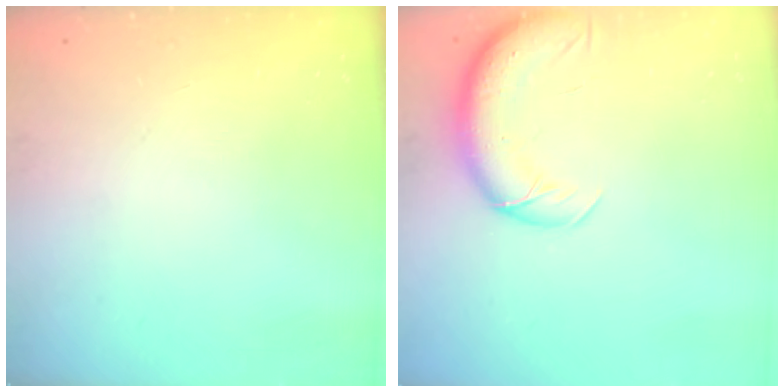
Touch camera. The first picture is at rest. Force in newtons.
{"total": 9.9, "press": 9.6, "slide": 2.6}